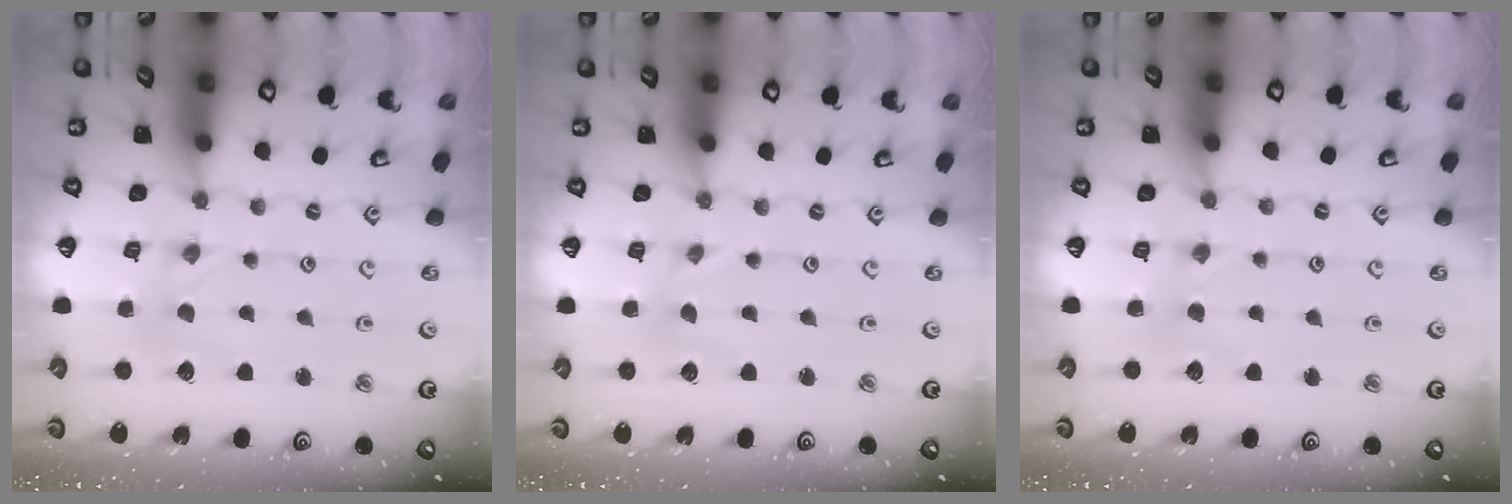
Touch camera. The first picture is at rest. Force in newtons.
{"total": 0.0}
{"total": 2.2, "press": 2.2, "slide": 0.4}